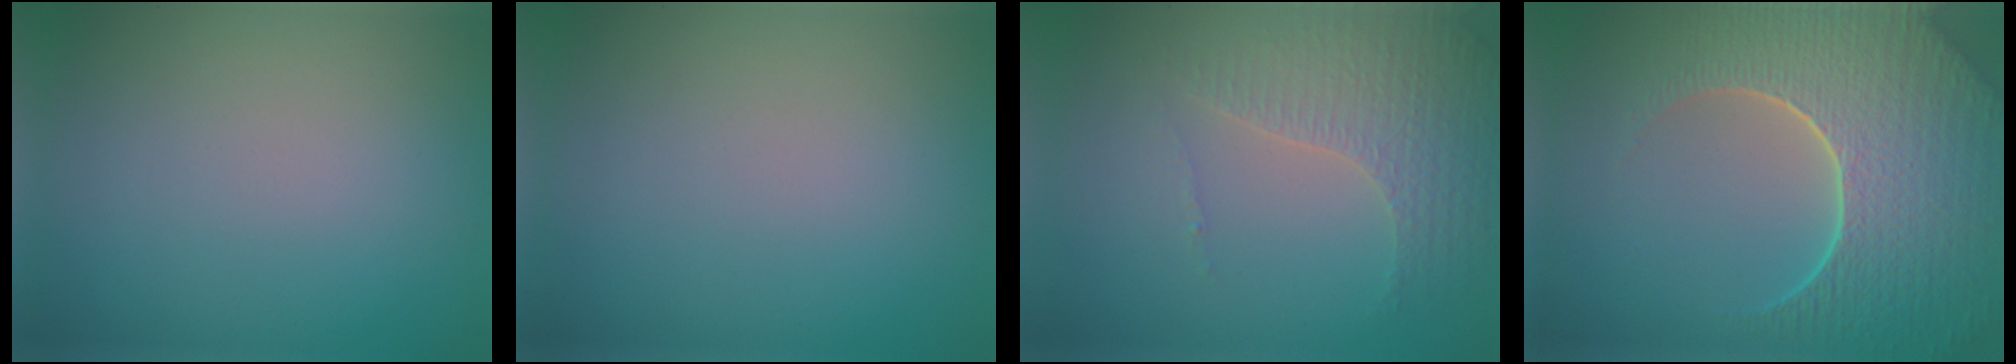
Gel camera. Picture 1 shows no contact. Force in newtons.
{"total": 0.0}
{"total": 4.3, "press": 3.0, "slide": 3.1}
{"total": 9.1, "press": 6.5, "slide": 6.3}